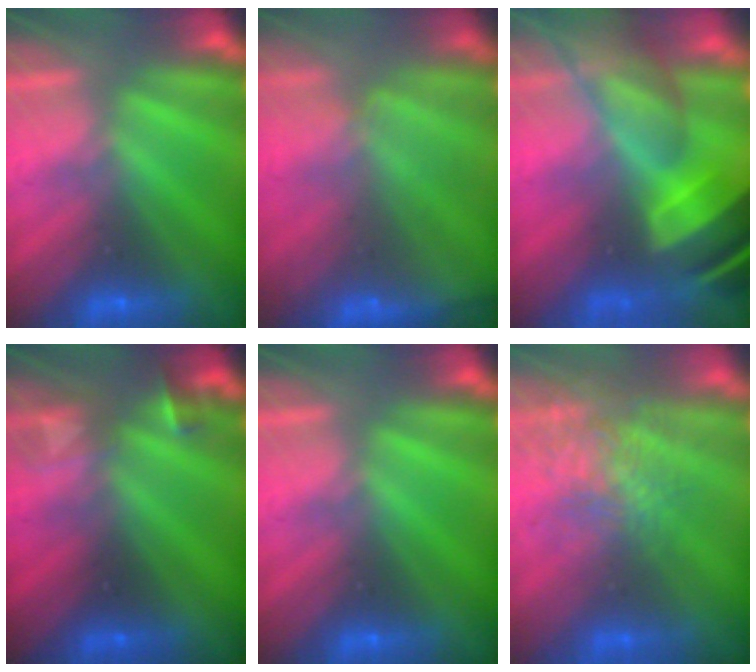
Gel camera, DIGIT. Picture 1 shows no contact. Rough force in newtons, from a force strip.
{"total": 7.7}
{"total": 9.3}
{"total": 3.1}
{"total": 0.0}
{"total": 3.6}